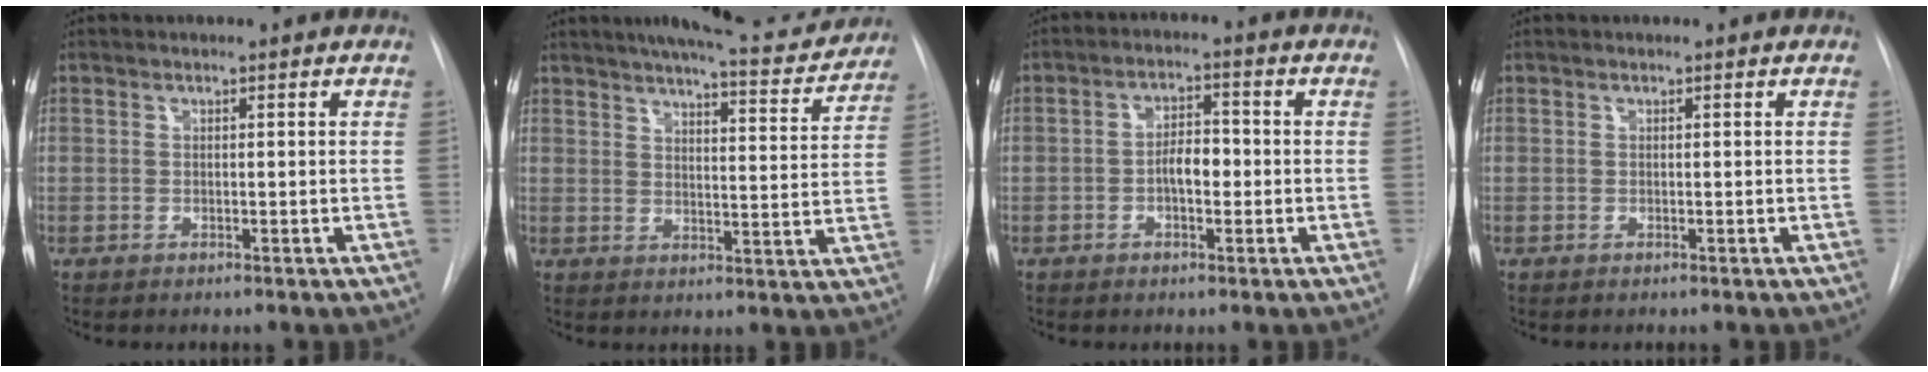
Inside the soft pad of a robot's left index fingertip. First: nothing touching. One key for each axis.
{"total": 16.0, "fx": 14.5, "fy": 2.4, "fz": 6.1, "tx": -0.085, "ty": -0.016, "tz": 0.180}
{"total": 4.2, "fx": -0.9, "fy": 2.0, "fz": 3.6, "tx": -0.060, "ty": 0.011, "tz": -0.017}
{"total": 0.0}